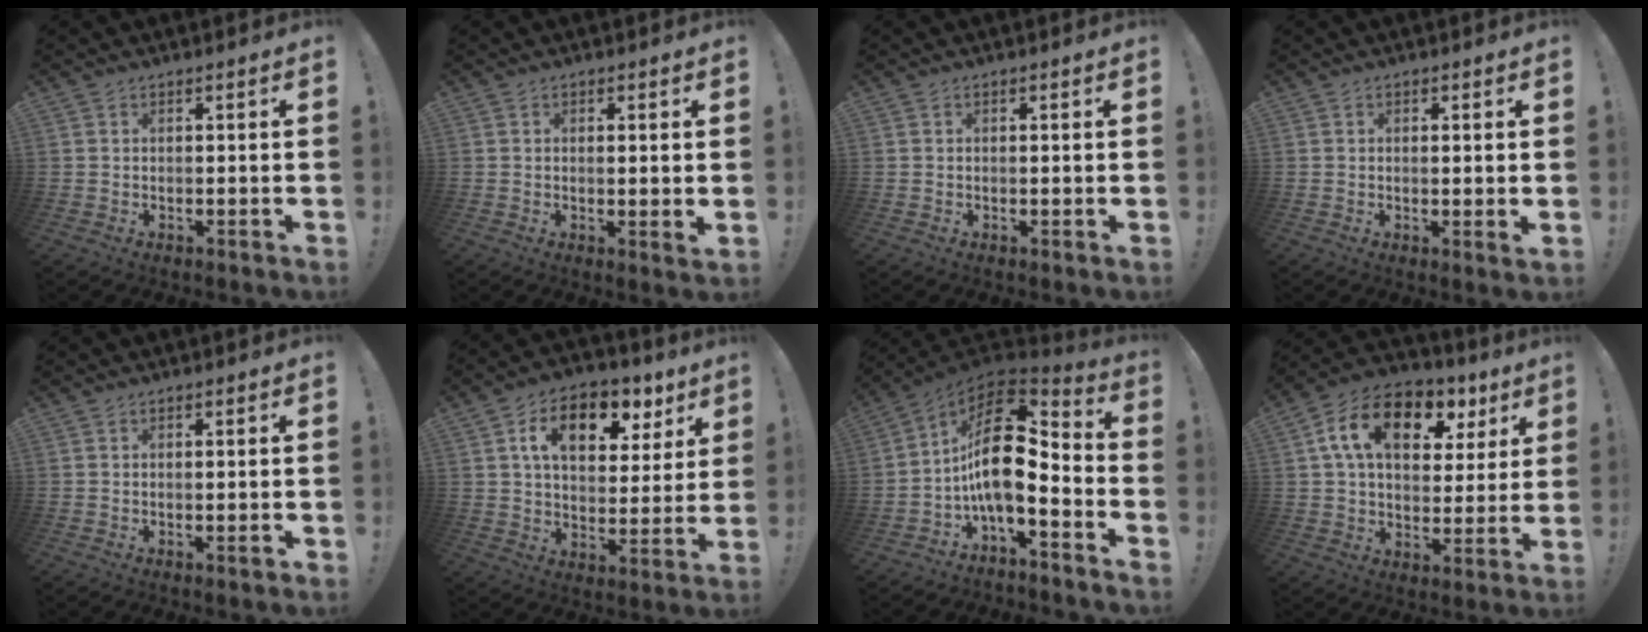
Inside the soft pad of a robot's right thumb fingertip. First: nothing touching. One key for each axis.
{"total": 2.2, "fx": 0.5, "fy": 0.0, "fz": 2.2, "tx": -0.025, "ty": -0.008, "tz": 0.006}
{"total": 0.0}
{"total": 2.1, "fx": 0.4, "fy": 0.0, "fz": 2.0, "tx": -0.022, "ty": -0.007, "tz": 0.005}
{"total": 1.9, "fx": -0.6, "fy": 0.0, "fz": 1.8, "tx": -0.023, "ty": -0.003, "tz": -0.011}
{"total": 14.1, "fx": 6.9, "fy": 8.4, "fz": 9.0, "tx": -0.138, "ty": -0.028, "tz": 0.119}
{"total": 18.6, "fx": 0.4, "fy": 8.4, "fz": 16.6, "tx": -0.306, "ty": -0.003, "tz": 0.007}
{"total": 17.4, "fx": 7.2, "fy": 10.9, "fz": 11.5, "tx": -0.186, "ty": -0.016, "tz": 0.128}